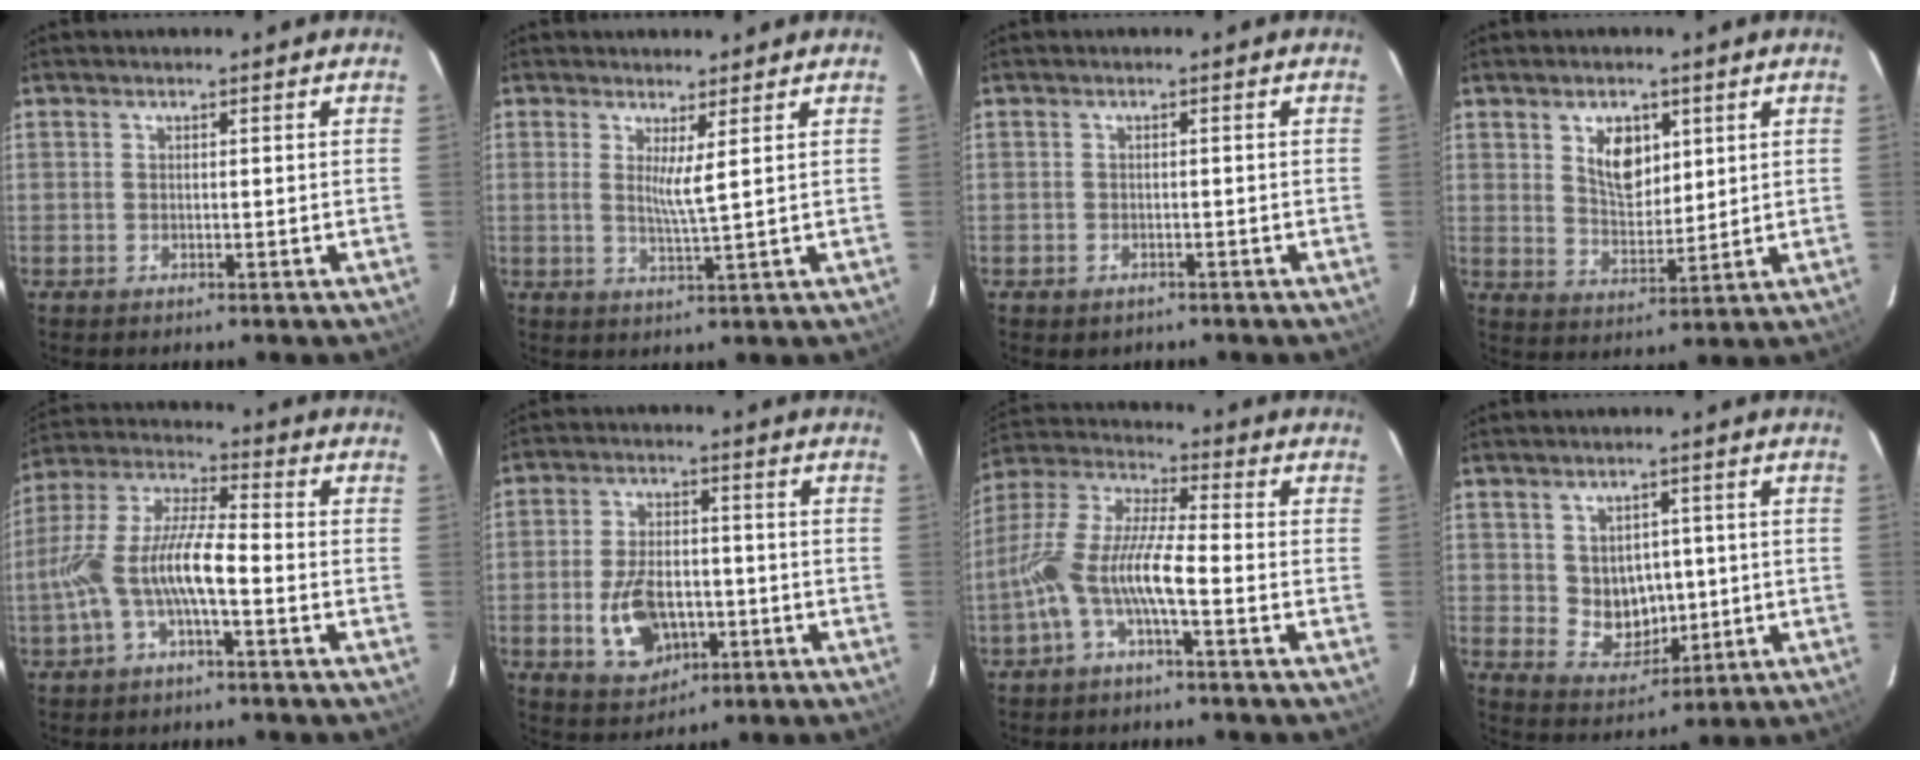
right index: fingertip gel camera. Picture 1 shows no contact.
{"total": 3.3, "force": [1.4, -0.6, 3.0], "torque": [-0.055, -0.012, 0.021]}
{"total": 2.0, "force": [-1.1, 1.6, 0.6], "torque": [-0.014, 0.000, -0.011]}
{"total": 7.5, "force": [3.2, 4.5, 5.1], "torque": [-0.080, 0.003, 0.063]}
{"total": 11.6, "force": [-3.8, 2.9, 10.5], "torque": [-0.225, 0.008, -0.069]}
{"total": 10.9, "force": [-3.3, 7.0, 7.8], "torque": [-0.161, 0.003, -0.043]}
{"total": 10.8, "force": [-4.2, 1.8, 9.7], "torque": [-0.211, 0.007, -0.083]}
{"total": 7.4, "force": [0.4, 6.5, 3.6], "torque": [-0.066, 0.000, 0.028]}